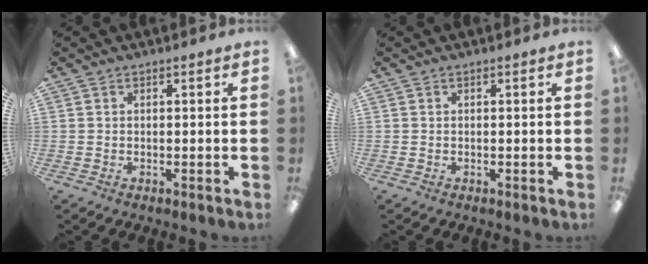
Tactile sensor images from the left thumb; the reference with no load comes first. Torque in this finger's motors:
{"motor_torque": [0.01, 0.01, -0.16, 0.16, 0.00]}